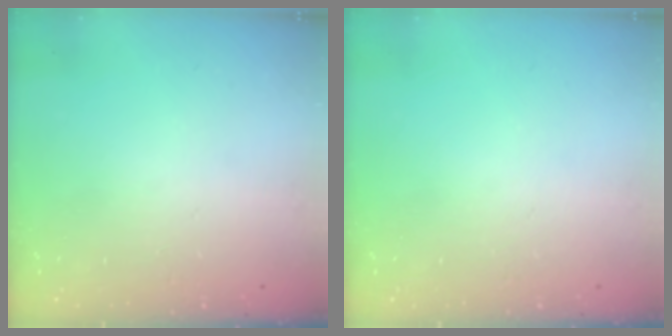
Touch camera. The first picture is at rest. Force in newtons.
{"total": 0.0}